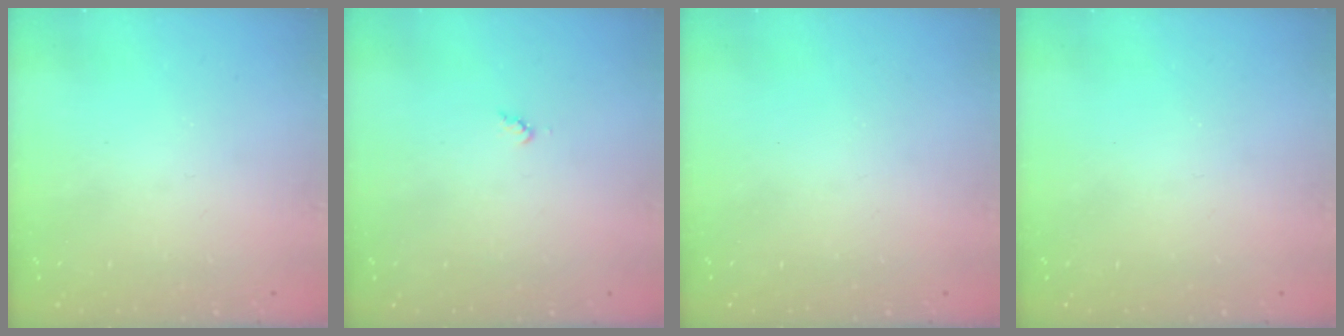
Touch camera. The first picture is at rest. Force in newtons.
{"total": 3.3, "press": 3.3, "slide": 0.4}
{"total": 0.0}
{"total": 0.0}